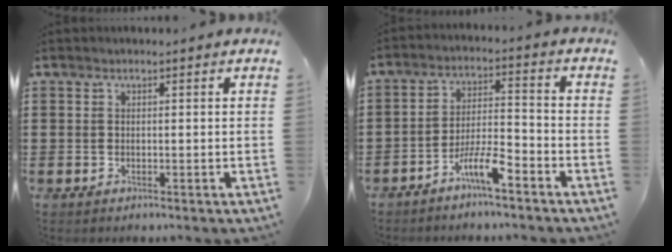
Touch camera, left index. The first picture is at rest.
{"total": 6.6, "force": [-4.9, 1.0, 4.3], "torque": [-0.092, 0.003, -0.095]}